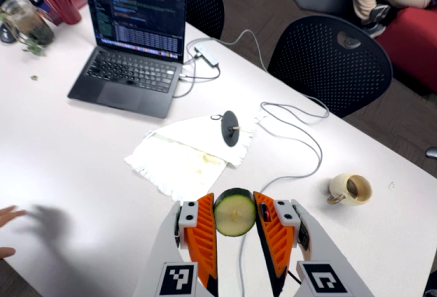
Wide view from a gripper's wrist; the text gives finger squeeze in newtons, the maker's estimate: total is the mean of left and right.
{"total": 10.3, "left": 10.7, "right": 9.8}